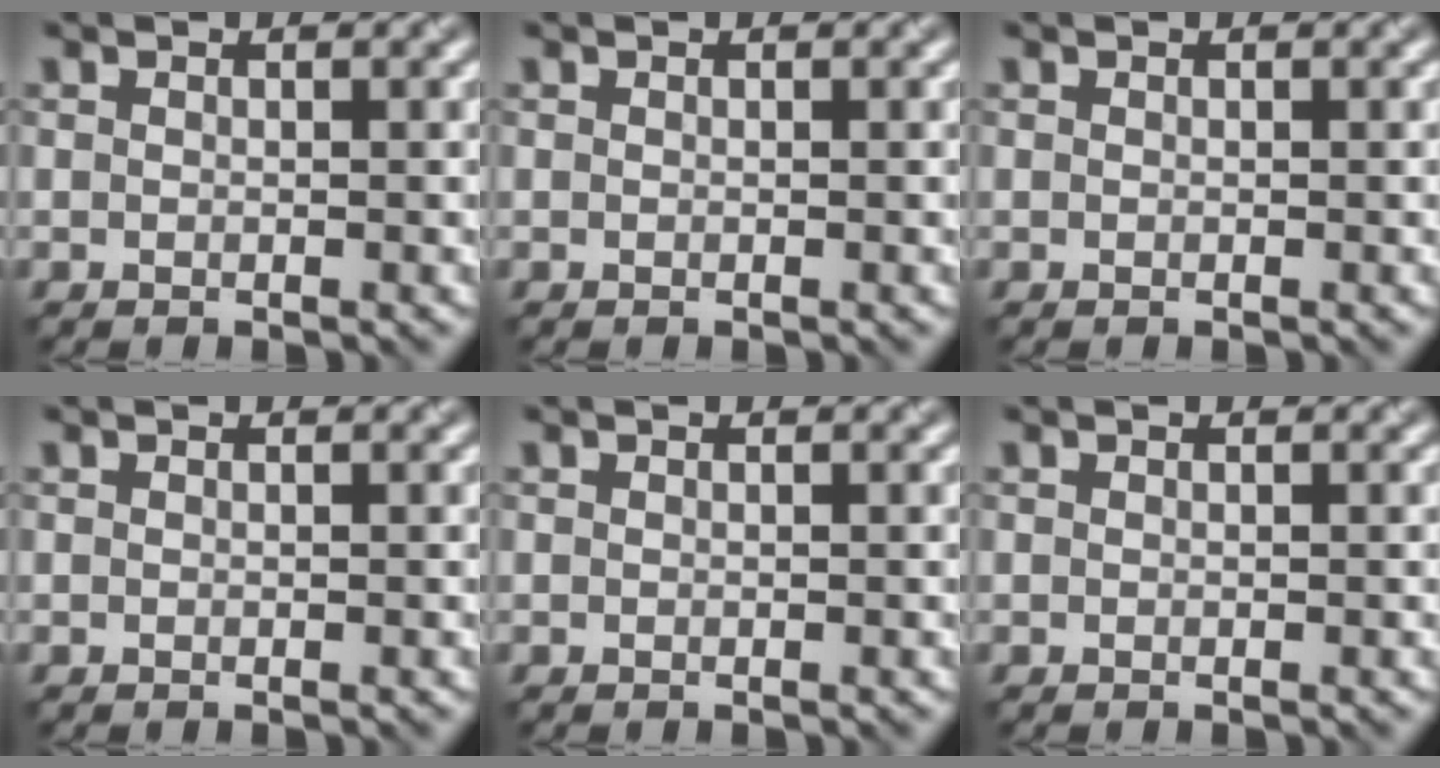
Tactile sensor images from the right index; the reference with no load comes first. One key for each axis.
{"total": 0.0}
{"total": 0.0}
{"total": 0.0}
{"total": 0.0}
{"total": 0.0}